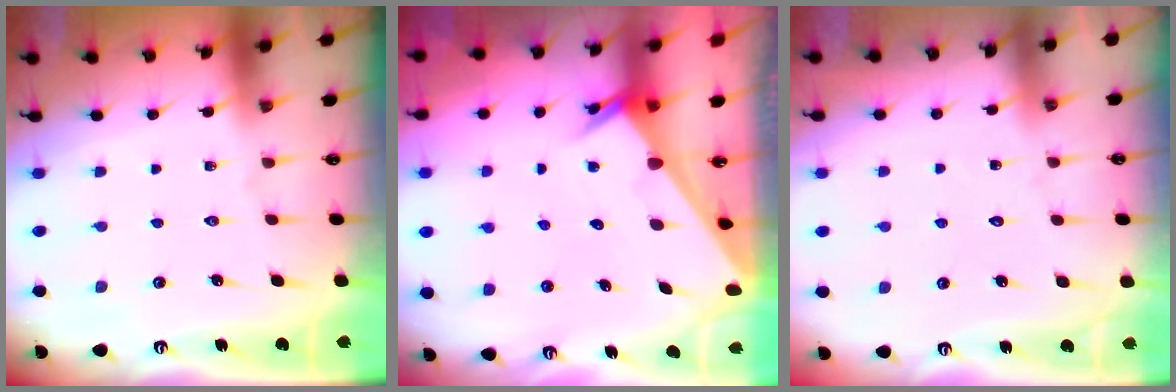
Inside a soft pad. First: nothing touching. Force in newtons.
{"total": 2.2, "press": 2.2, "slide": 0.1}
{"total": 5.4, "press": 5.4, "slide": 0.4}